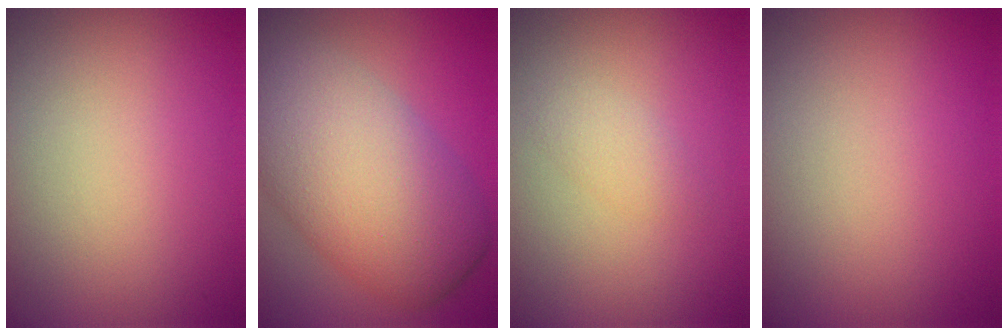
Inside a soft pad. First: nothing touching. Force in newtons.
{"total": 11.2, "press": 11.2, "slide": 0.8}
{"total": 1.3, "press": 1.3, "slide": 0.1}
{"total": 0.0}